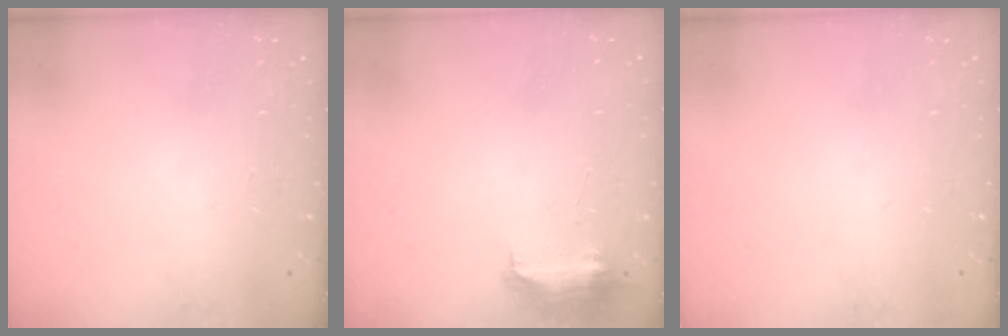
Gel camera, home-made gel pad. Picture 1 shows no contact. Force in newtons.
{"total": 8.5, "press": 8.4, "slide": 0.9}
{"total": 0.0}